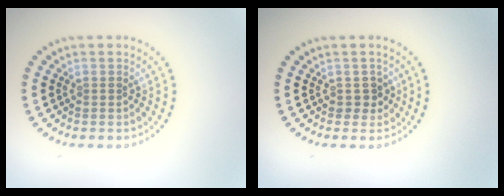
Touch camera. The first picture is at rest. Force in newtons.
{"total": 1.3, "press": 1.1, "slide": 0.7}